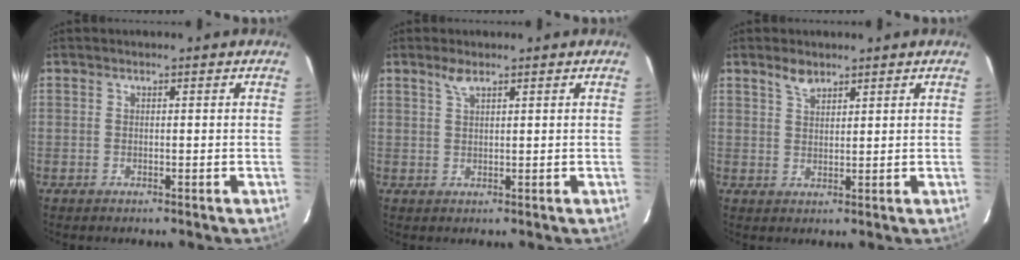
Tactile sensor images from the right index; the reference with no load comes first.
{"total": 2.0, "force": [1.5, 0.5, 1.3], "torque": [-0.025, 0.005, 0.030]}
{"total": 3.0, "force": [2.3, 1.2, 1.3], "torque": [-0.023, 0.005, 0.044]}